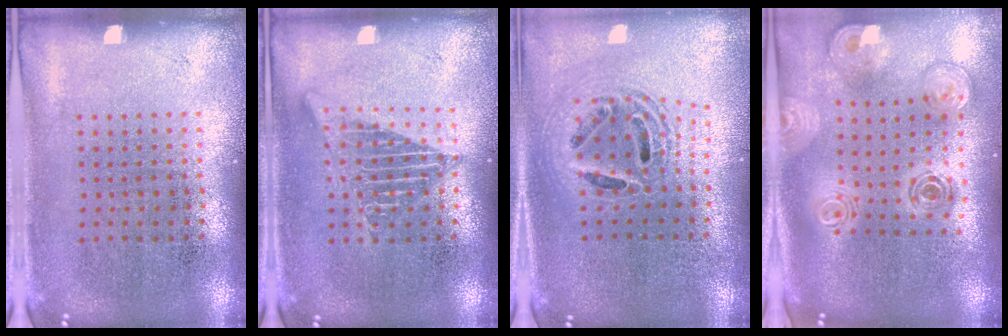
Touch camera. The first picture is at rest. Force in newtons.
{"total": 2.6, "press": 2.5, "slide": 0.3}
{"total": 1.9, "press": 1.5, "slide": 1.1}
{"total": 1.9, "press": 1.6, "slide": 1.0}